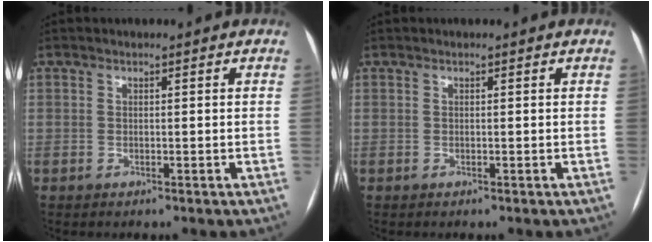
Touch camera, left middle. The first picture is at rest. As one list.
[{"total": 0.0}]